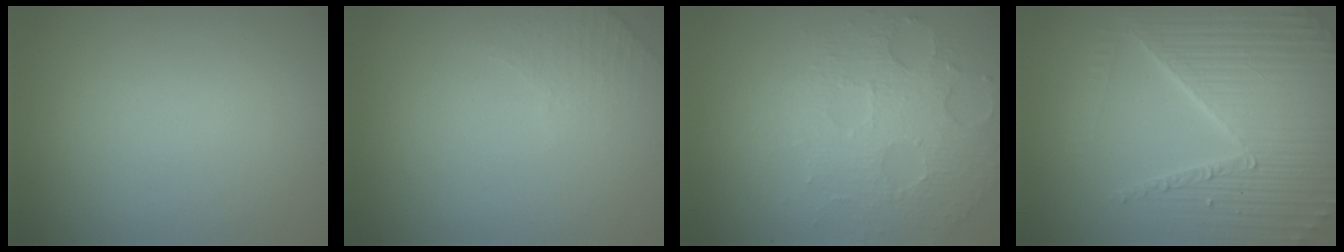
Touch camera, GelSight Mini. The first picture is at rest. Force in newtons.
{"total": 1.6, "press": 1.5, "slide": 0.4}
{"total": 4.9, "press": 3.4, "slide": 3.5}
{"total": 6.4, "press": 6.2, "slide": 1.5}